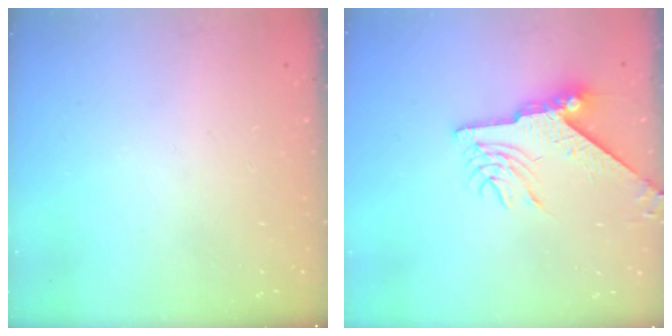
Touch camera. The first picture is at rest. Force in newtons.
{"total": 9.2, "press": 9.1, "slide": 0.9}